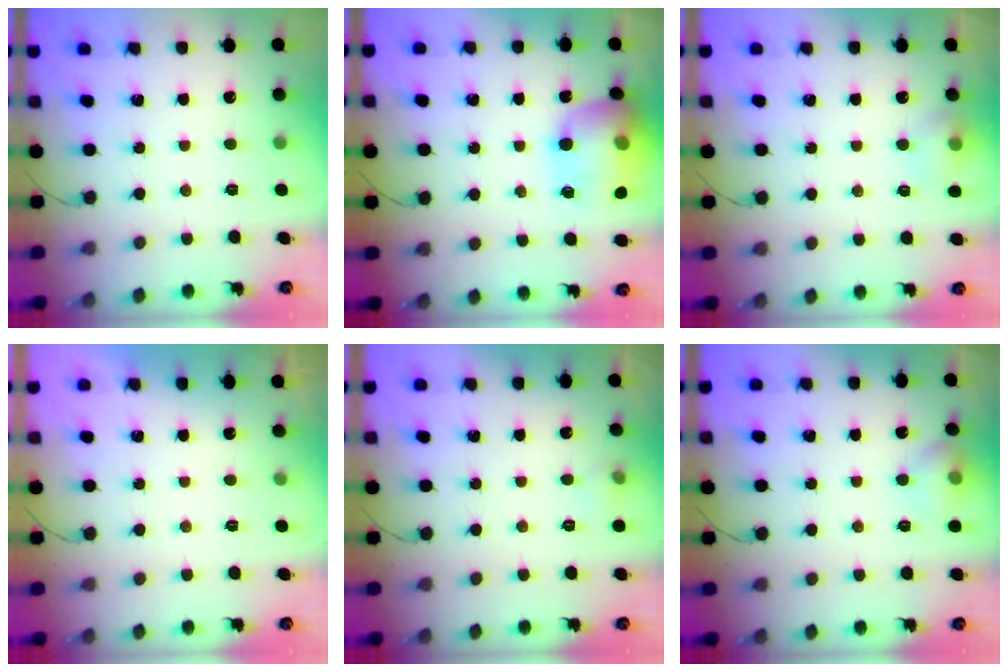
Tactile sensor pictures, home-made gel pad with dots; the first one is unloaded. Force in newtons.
{"total": 17.6, "press": 17.4, "slide": 2.2}
{"total": 7.2, "press": 7.0, "slide": 1.5}
{"total": 0.0}
{"total": 4.8, "press": 4.3, "slide": 2.1}
{"total": 6.6, "press": 6.4, "slide": 1.9}